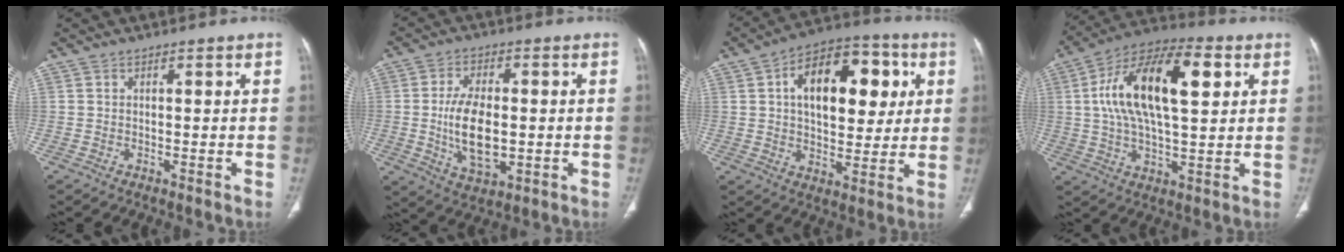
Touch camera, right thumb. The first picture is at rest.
{"total": 11.5, "force": [-0.9, 6.3, 9.6], "torque": [-0.166, -0.004, -0.008]}
{"total": 19.3, "force": [4.8, 11.2, 15.0], "torque": [-0.183, 0.012, 0.069]}
{"total": 20.5, "force": [5.1, 9.0, 17.8], "torque": [-0.306, 0.015, 0.079]}